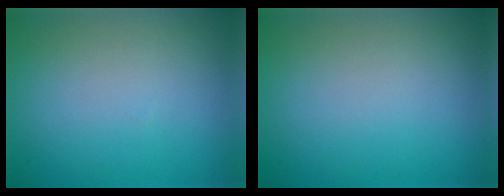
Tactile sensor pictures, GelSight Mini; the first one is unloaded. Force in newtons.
{"total": 0.0}